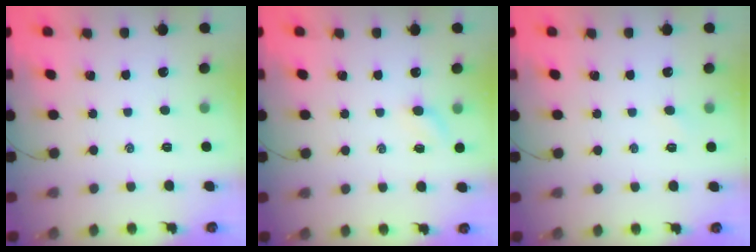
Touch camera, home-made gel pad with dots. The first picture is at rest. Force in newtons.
{"total": 4.2, "press": 4.0, "slide": 1.1}
{"total": 1.5, "press": 1.4, "slide": 0.6}